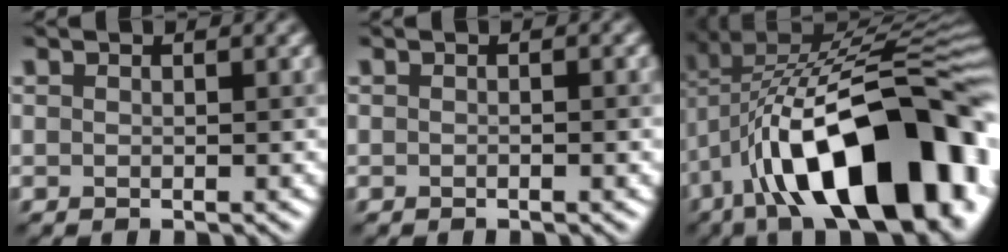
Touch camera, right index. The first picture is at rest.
{"total": 0.7, "force": [-0.3, 0.1, 0.7], "torque": [-0.010, 0.000, -0.003]}
{"total": 19.1, "force": [-6.5, 8.3, 15.9], "torque": [-0.230, 0.027, -0.106]}